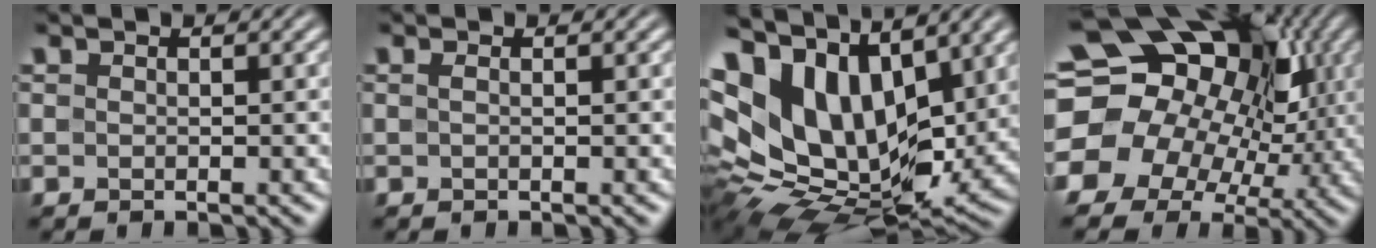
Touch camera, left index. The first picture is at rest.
{"total": 0.7, "force": [0.1, 0.2, 0.7], "torque": [-0.014, 0.001, -0.001]}
{"total": 16.2, "force": [5.3, 9.9, 11.8], "torque": [-0.237, 0.008, 0.098]}
{"total": 20.3, "force": [1.5, 17.1, 10.9], "torque": [-0.195, 0.018, -0.007]}